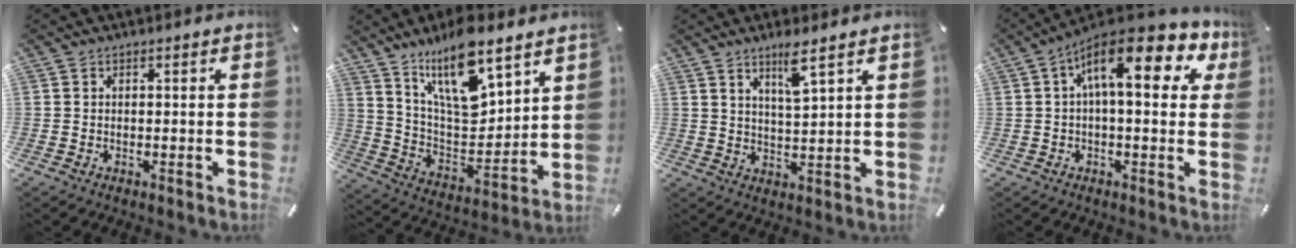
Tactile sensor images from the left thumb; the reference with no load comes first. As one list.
[{"total": 17.2, "force": [12.5, 6.9, 9.7], "torque": [-0.184, -0.072, 0.219]}, {"total": 6.0, "force": [4.3, 0.5, 4.1], "torque": [-0.074, -0.021, 0.071]}, {"total": 14.2, "force": [5.0, 5.6, 12.1], "torque": [-0.180, -0.022, 0.080]}]